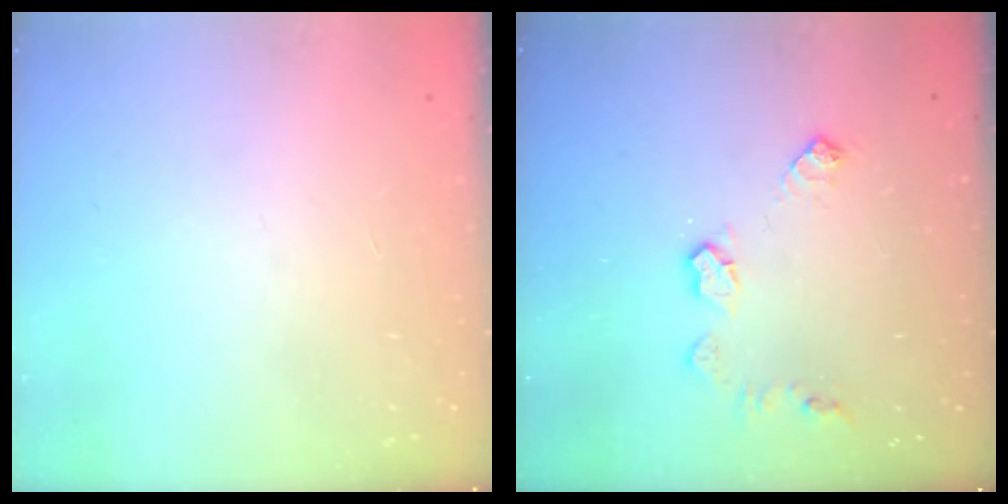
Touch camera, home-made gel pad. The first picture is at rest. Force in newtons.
{"total": 8.3, "press": 8.3, "slide": 0.2}